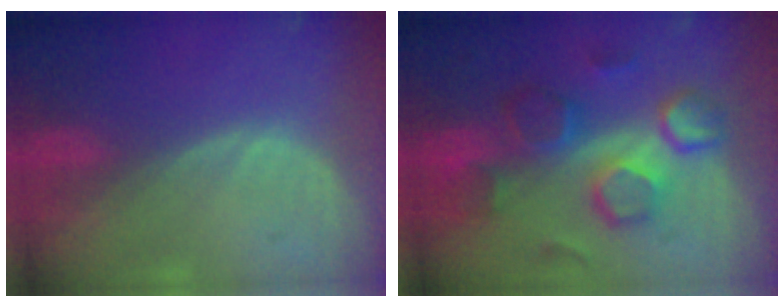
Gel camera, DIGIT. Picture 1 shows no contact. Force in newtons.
{"total": 10.0, "press": 9.3, "slide": 3.6}